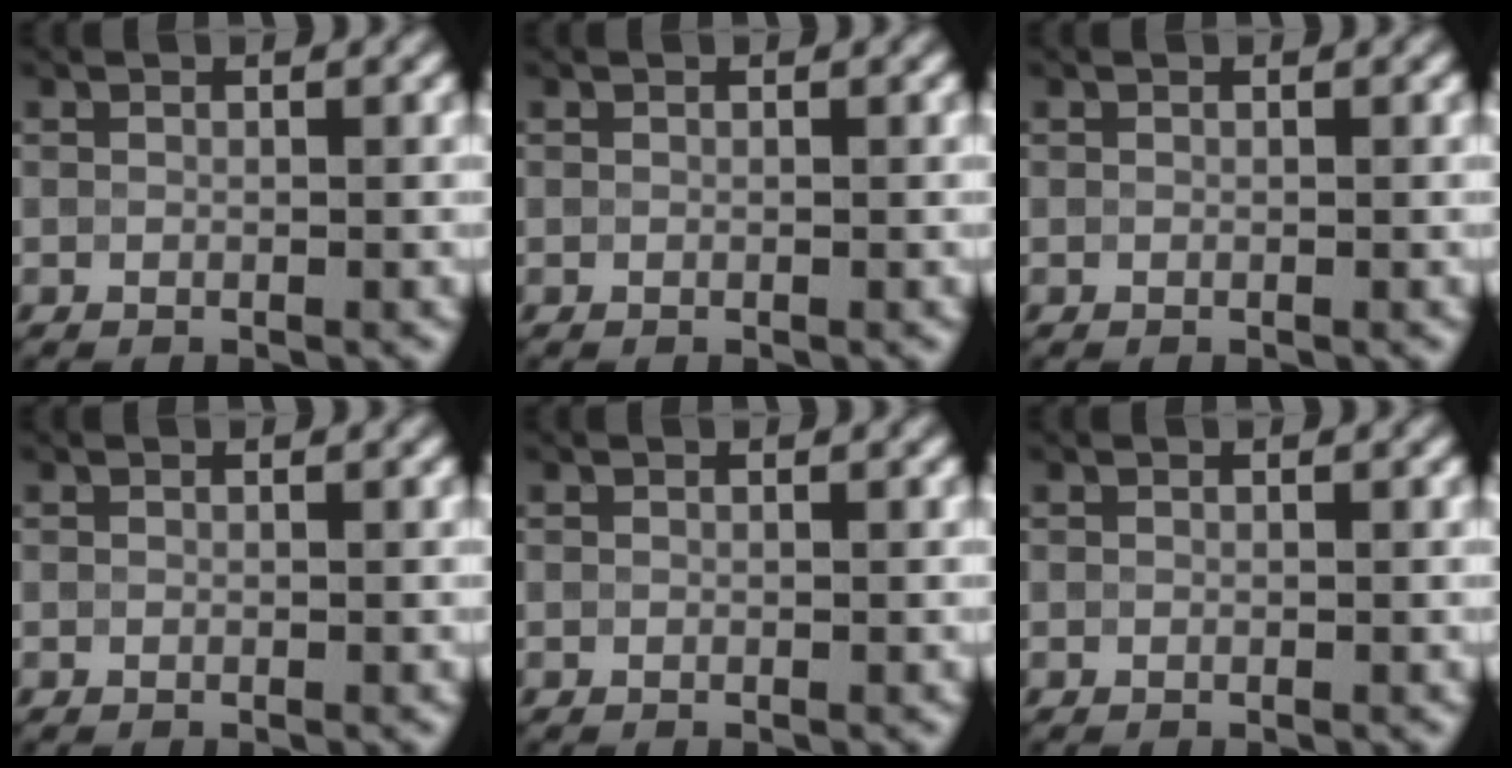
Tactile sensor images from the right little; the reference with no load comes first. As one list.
[{"total": 0.0}, {"total": 0.0}, {"total": 0.0}, {"total": 0.0}, {"total": 0.0}]